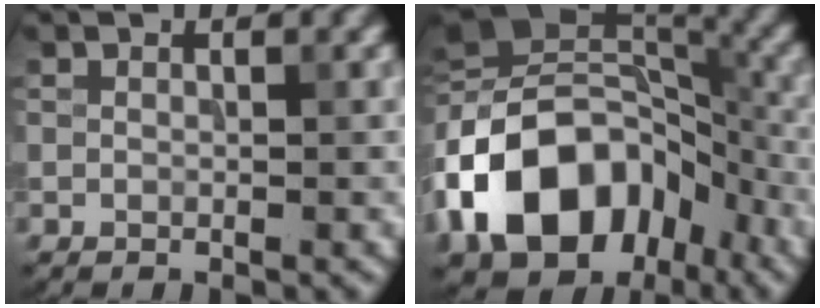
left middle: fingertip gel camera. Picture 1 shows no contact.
{"total": 15.4, "force": [-5.9, 10.5, 9.6], "torque": [-0.180, 0.009, -0.117]}